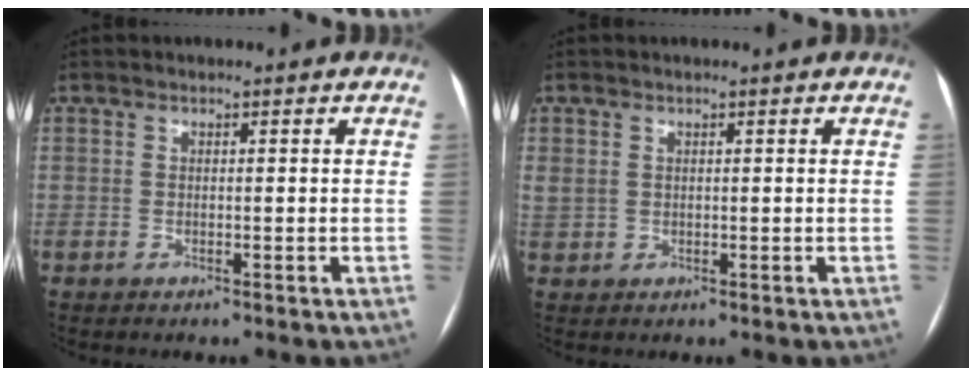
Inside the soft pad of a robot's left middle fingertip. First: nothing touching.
{"total": 2.1, "force": [0.5, 1.7, 1.1], "torque": [-0.040, 0.015, 0.016]}